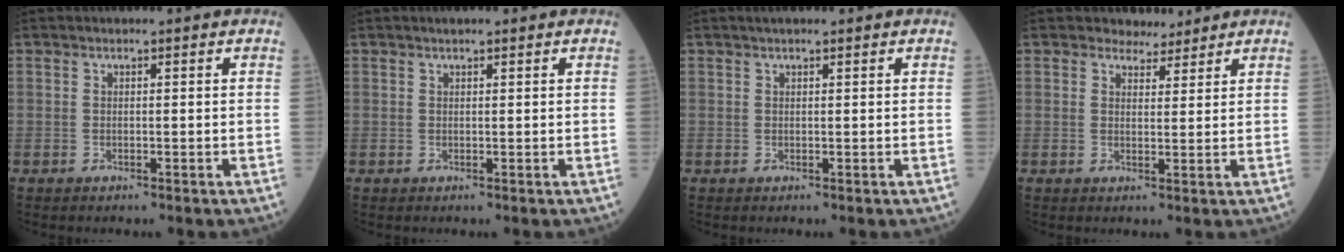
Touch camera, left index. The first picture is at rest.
{"total": 1.4, "force": [1.1, 0.2, 0.9], "torque": [-0.016, 0.009, 0.017]}
{"total": 2.2, "force": [1.7, 0.2, 1.3], "torque": [-0.018, 0.017, 0.025]}
{"total": 3.1, "force": [2.8, 1.2, 0.2], "torque": [-0.001, 0.002, 0.042]}